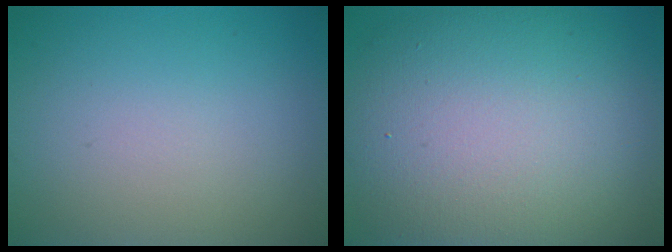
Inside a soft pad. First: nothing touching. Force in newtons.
{"total": 14.1, "press": 14.1, "slide": 1.2}